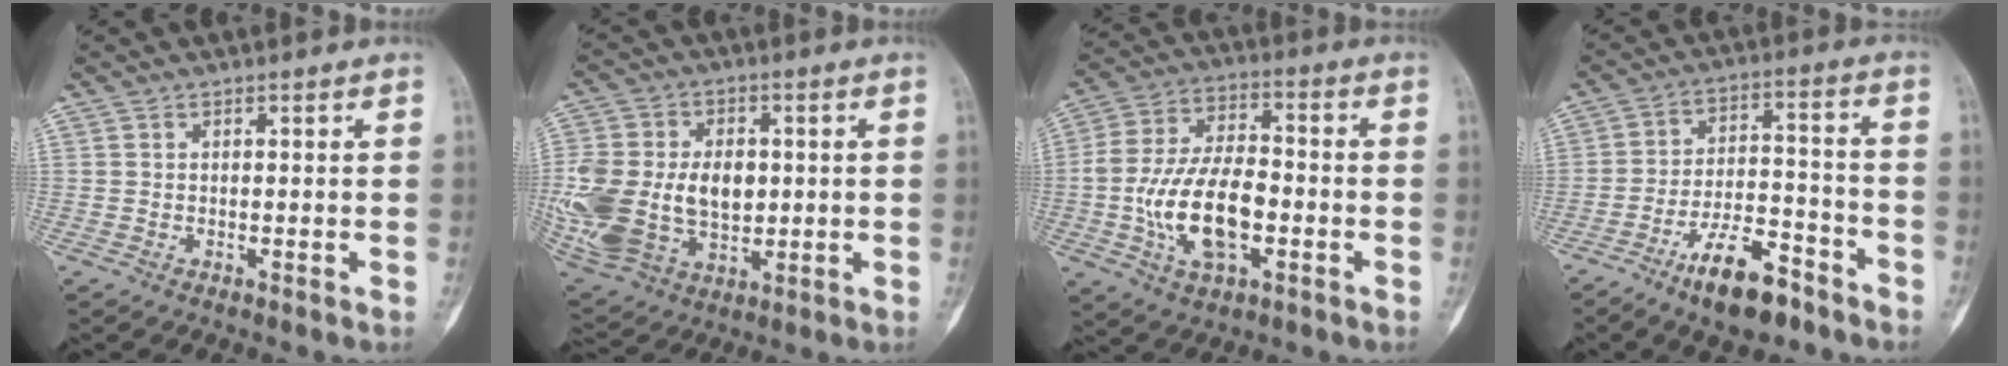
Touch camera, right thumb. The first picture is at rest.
{"total": 24.2, "force": [-0.4, 16.8, 17.4], "torque": [-0.387, 0.001, 0.013]}
{"total": 16.3, "force": [-3.6, 8.7, 13.3], "torque": [-0.251, 0.028, -0.062]}
{"total": 12.5, "force": [-8.3, 4.8, 8.1], "torque": [-0.123, 0.062, -0.142]}